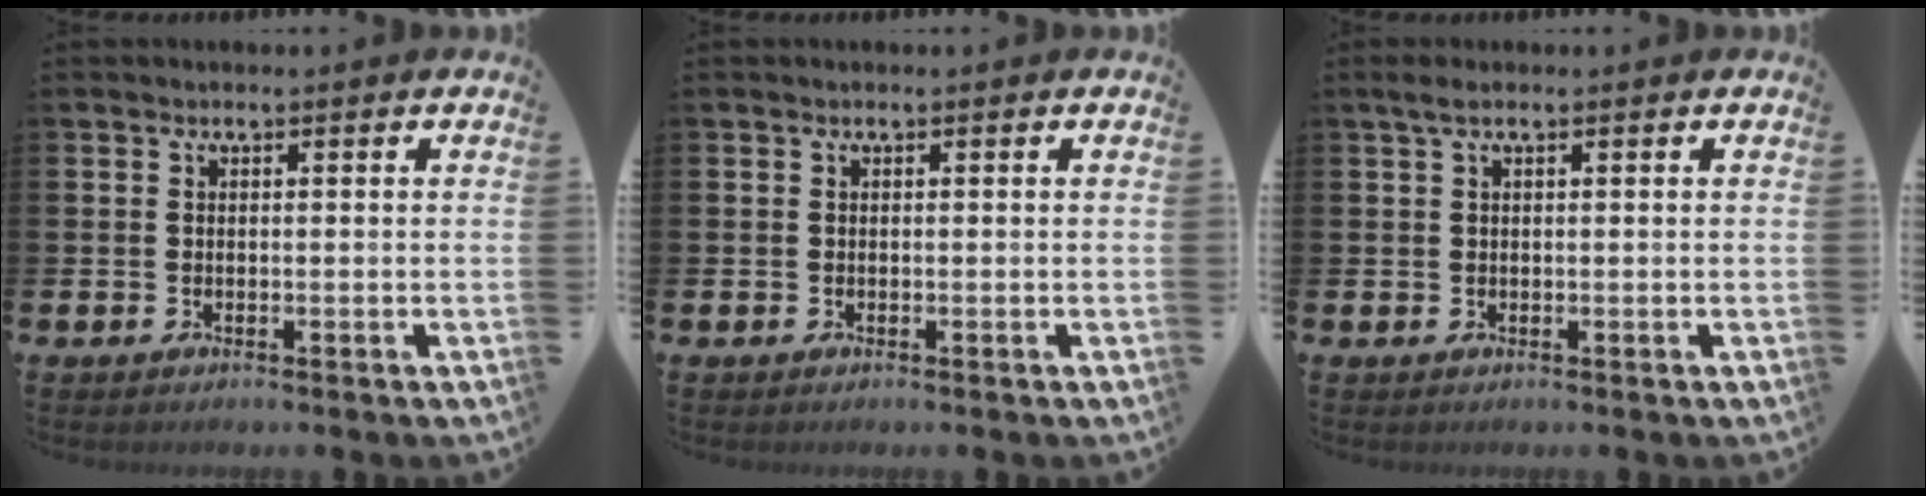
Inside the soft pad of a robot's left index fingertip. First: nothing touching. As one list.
[{"total": 0.0}, {"total": 2.4, "force": [1.7, 0.5, 1.7], "torque": [-0.030, 0.002, 0.029]}]